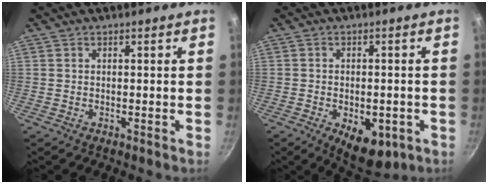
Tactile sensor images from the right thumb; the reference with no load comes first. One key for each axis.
{"total": 9.5, "fx": -3.4, "fy": 5.2, "fz": 7.2, "tx": -0.068, "ty": 0.006, "tz": -0.035}